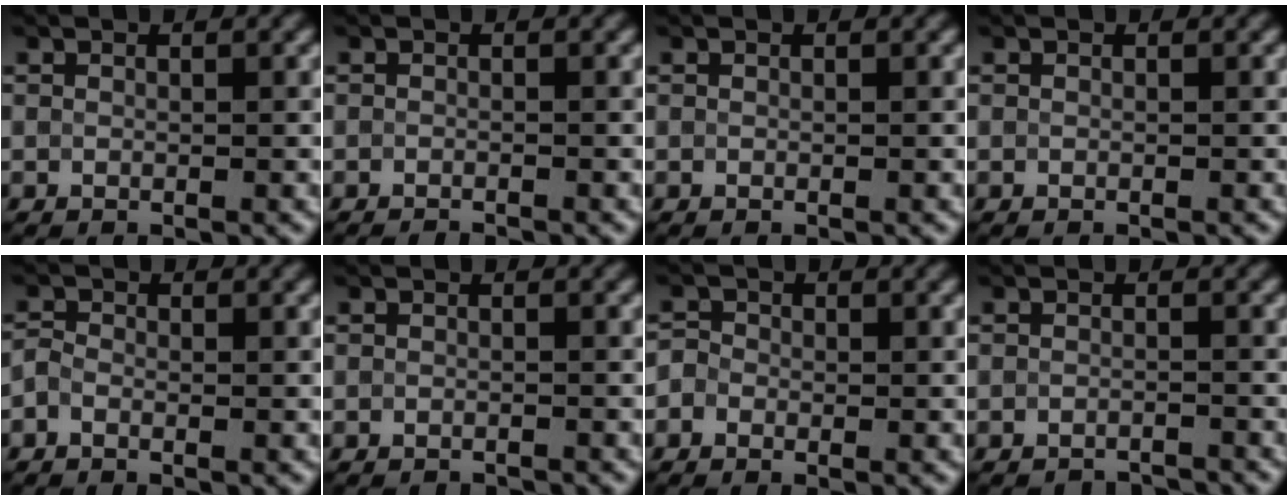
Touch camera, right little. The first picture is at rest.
{"total": 1.1, "force": [-1.0, 0.2, 0.5], "torque": [0.007, -0.005, -0.016]}
{"total": 0.0}
{"total": 0.0}
{"total": 0.8, "force": [-0.7, 0.4, 0.3], "torque": [-0.009, -0.001, -0.015]}
{"total": 1.4, "force": [-1.3, 0.0, 0.3], "torque": [0.006, -0.008, -0.020]}
{"total": 1.4, "force": [-0.6, 1.2, 0.4], "torque": [0.003, 0.005, -0.013]}
{"total": 2.7, "force": [-2.6, 0.2, 0.3], "torque": [0.006, -0.007, -0.036]}